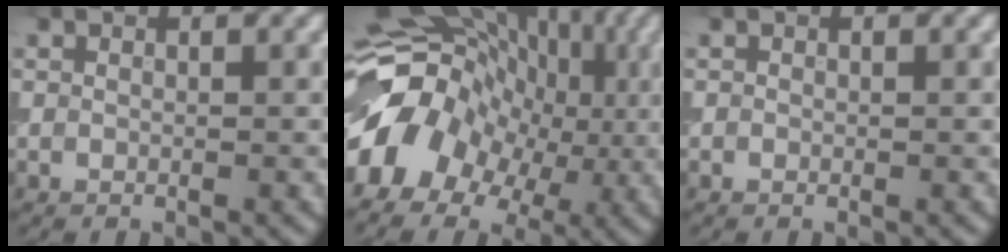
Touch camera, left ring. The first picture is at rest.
{"total": 13.1, "force": [-1.6, 10.2, 8.0], "torque": [-0.139, -0.001, -0.030]}
{"total": 0.0}